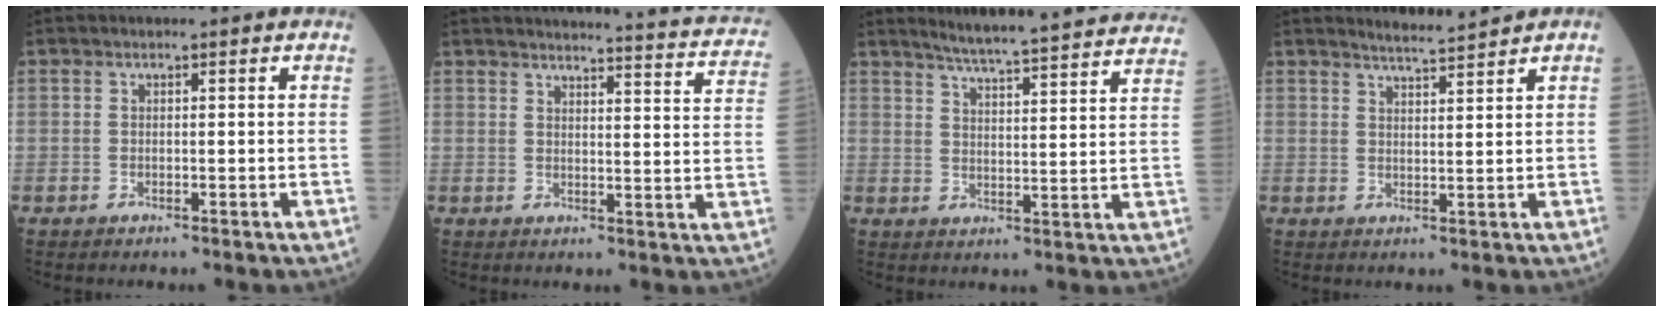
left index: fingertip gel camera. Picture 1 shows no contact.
{"total": 18.6, "force": [18.0, 0.8, 4.9], "torque": [-0.057, -0.072, 0.188]}
{"total": 23.2, "force": [21.8, 0.5, 8.1], "torque": [-0.119, -0.043, 0.265]}
{"total": 3.2, "force": [3.1, -0.6, 0.4], "torque": [-0.010, 0.000, 0.055]}